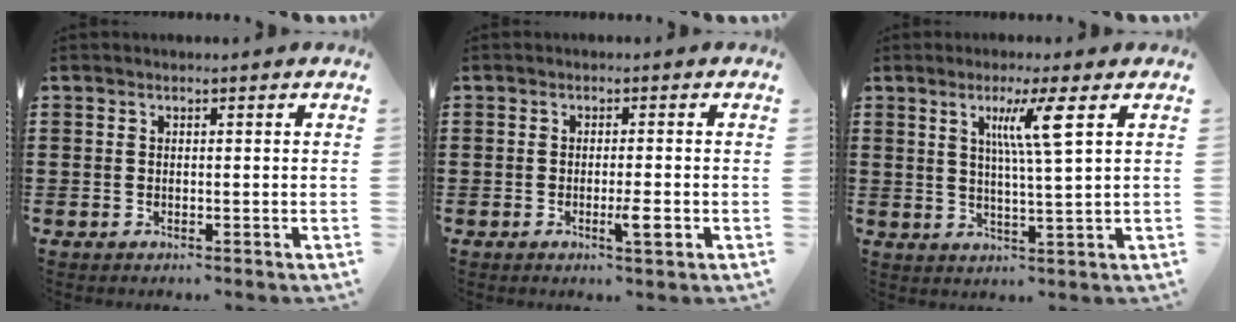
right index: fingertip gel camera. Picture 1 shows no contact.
{"total": 3.3, "force": [-1.3, 0.3, 3.0], "torque": [-0.057, -0.008, -0.024]}
{"total": 6.5, "force": [2.8, 0.7, 5.8], "torque": [-0.113, 0.004, 0.040]}